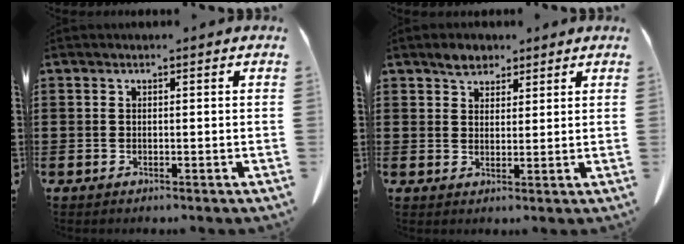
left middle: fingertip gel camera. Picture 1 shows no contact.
{"total": 3.1, "force": [2.5, 1.6, 0.8], "torque": [-0.015, 0.006, 0.046]}